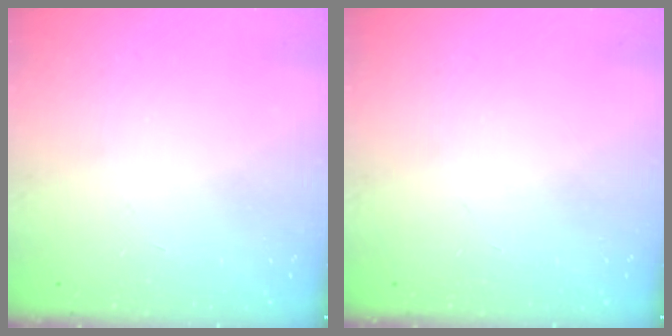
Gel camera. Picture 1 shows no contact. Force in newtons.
{"total": 0.0}